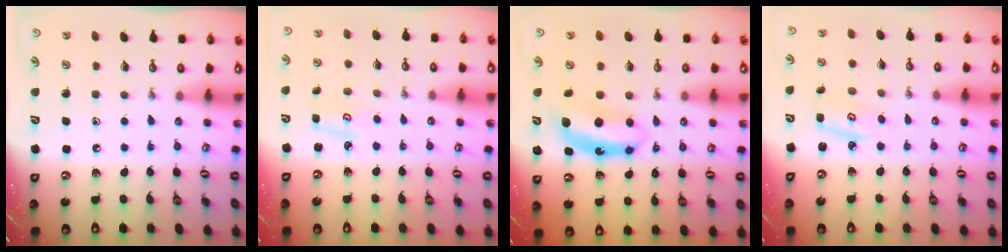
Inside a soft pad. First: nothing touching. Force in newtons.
{"total": 2.6, "press": 2.6, "slide": 0.2}
{"total": 7.7, "press": 7.7, "slide": 0.3}
{"total": 2.8, "press": 2.8, "slide": 0.4}